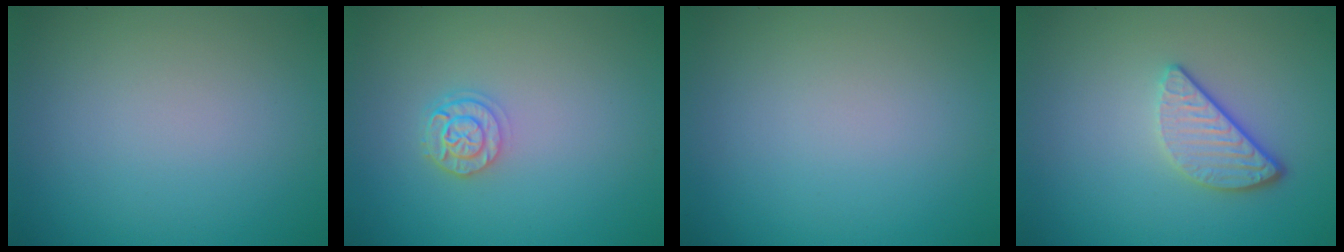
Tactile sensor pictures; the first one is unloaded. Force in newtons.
{"total": 2.4, "press": 2.0, "slide": 1.3}
{"total": 0.0}
{"total": 3.2, "press": 2.6, "slide": 1.9}